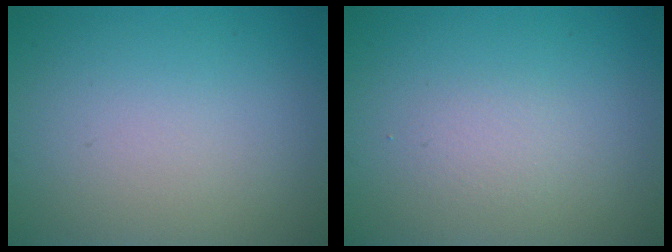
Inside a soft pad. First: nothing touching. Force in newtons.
{"total": 1.1, "press": 1.1, "slide": 0.0}